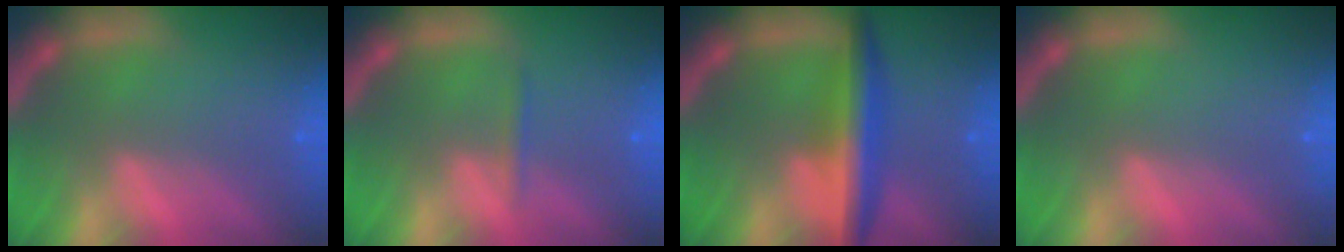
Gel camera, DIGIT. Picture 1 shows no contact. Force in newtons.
{"total": 0.9}
{"total": 5.5}
{"total": 0.0}